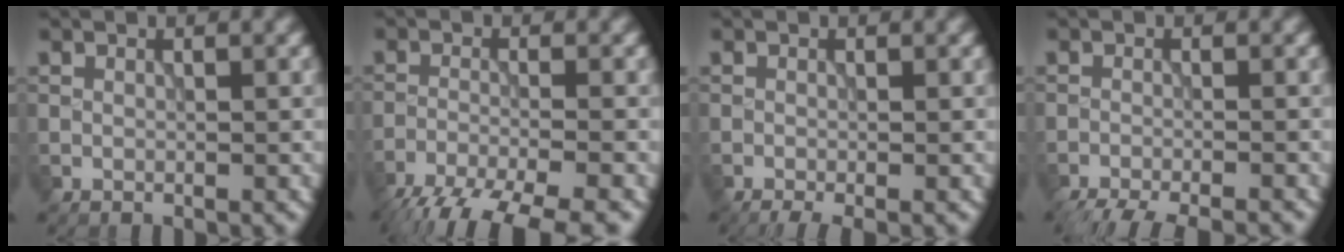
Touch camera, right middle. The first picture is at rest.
{"total": 10.1, "force": [-8.5, 2.2, 5.1], "torque": [-0.096, -0.036, -0.135]}
{"total": 2.4, "force": [-1.6, 0.5, 1.7], "torque": [-0.022, -0.005, -0.031]}
{"total": 7.7, "force": [-6.9, 1.5, 3.1], "torque": [-0.046, -0.024, -0.101]}